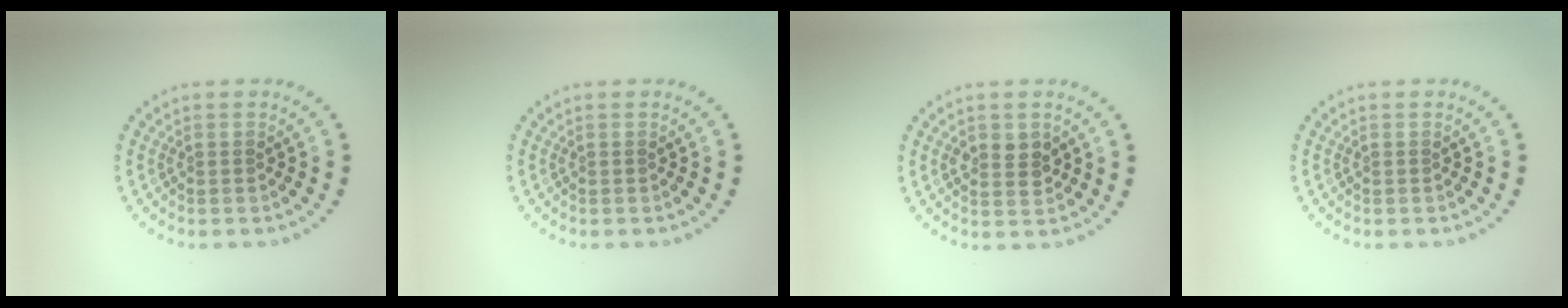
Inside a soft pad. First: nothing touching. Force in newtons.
{"total": 0.0}
{"total": 2.2, "press": 2.1, "slide": 0.2}
{"total": 0.0}